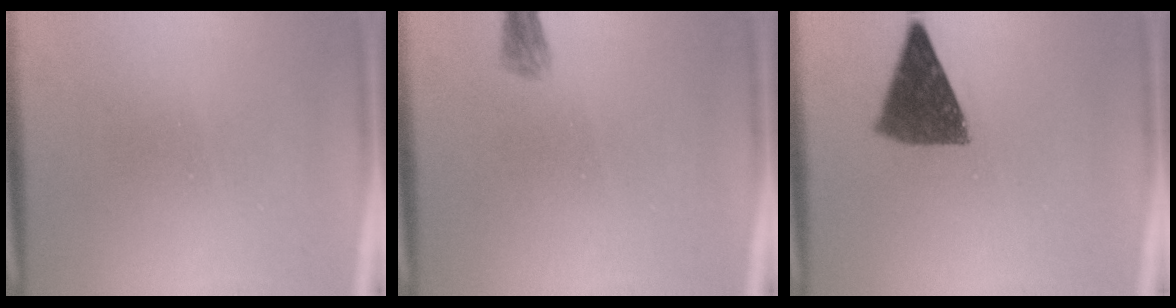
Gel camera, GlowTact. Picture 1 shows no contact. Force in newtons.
{"total": 1.7}
{"total": 9.7}